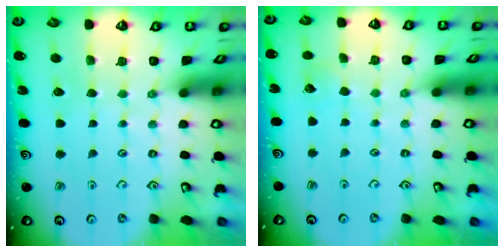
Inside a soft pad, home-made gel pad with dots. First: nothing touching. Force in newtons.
{"total": 2.0, "press": 2.0, "slide": 0.1}